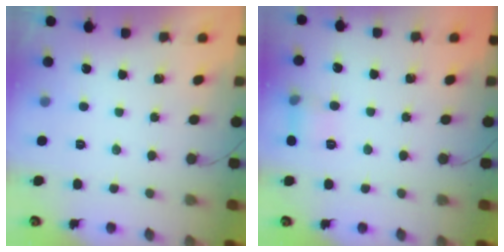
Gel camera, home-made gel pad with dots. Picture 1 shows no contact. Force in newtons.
{"total": 6.9, "press": 6.7, "slide": 1.8}